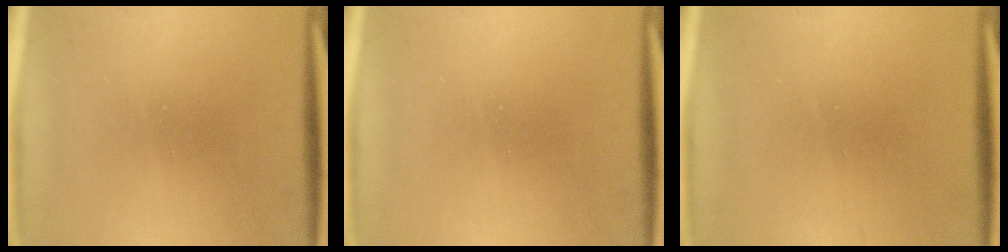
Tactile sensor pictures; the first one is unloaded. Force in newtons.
{"total": 0.0}
{"total": 1.1}